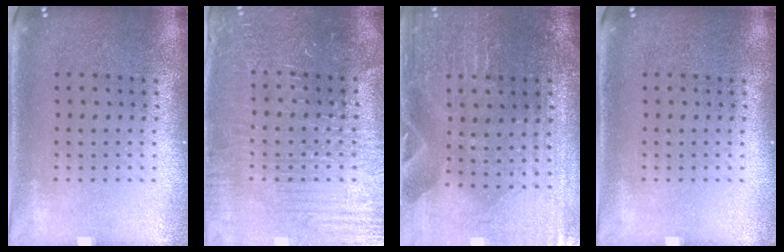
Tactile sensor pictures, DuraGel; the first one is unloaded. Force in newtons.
{"total": 3.7, "press": 3.6, "slide": 0.7}
{"total": 0.8, "press": 0.8, "slide": 0.1}
{"total": 0.0}